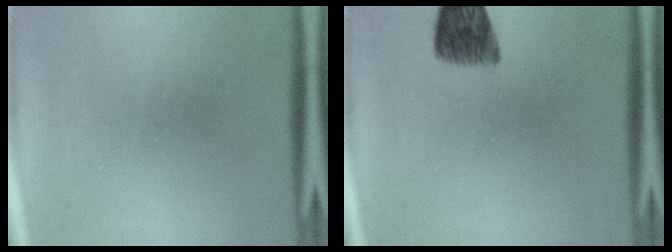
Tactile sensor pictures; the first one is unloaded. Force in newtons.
{"total": 6.5}